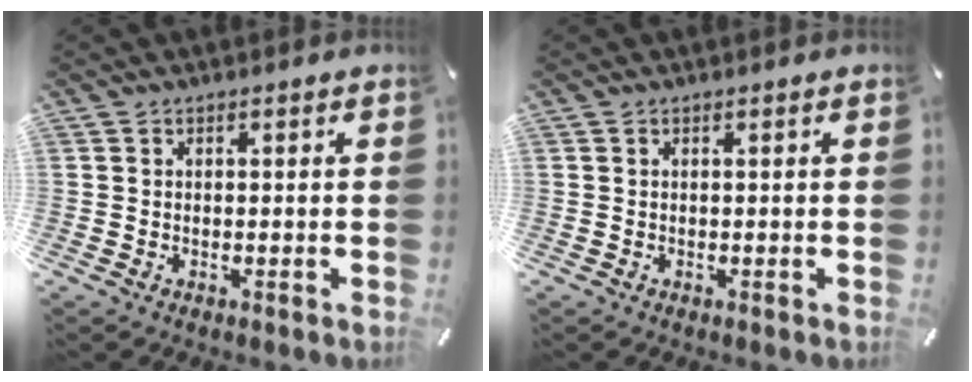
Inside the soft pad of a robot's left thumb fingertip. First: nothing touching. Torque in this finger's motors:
{"motor_torque": [-0.10, 0.10, -0.03, 0.11, -0.04]}